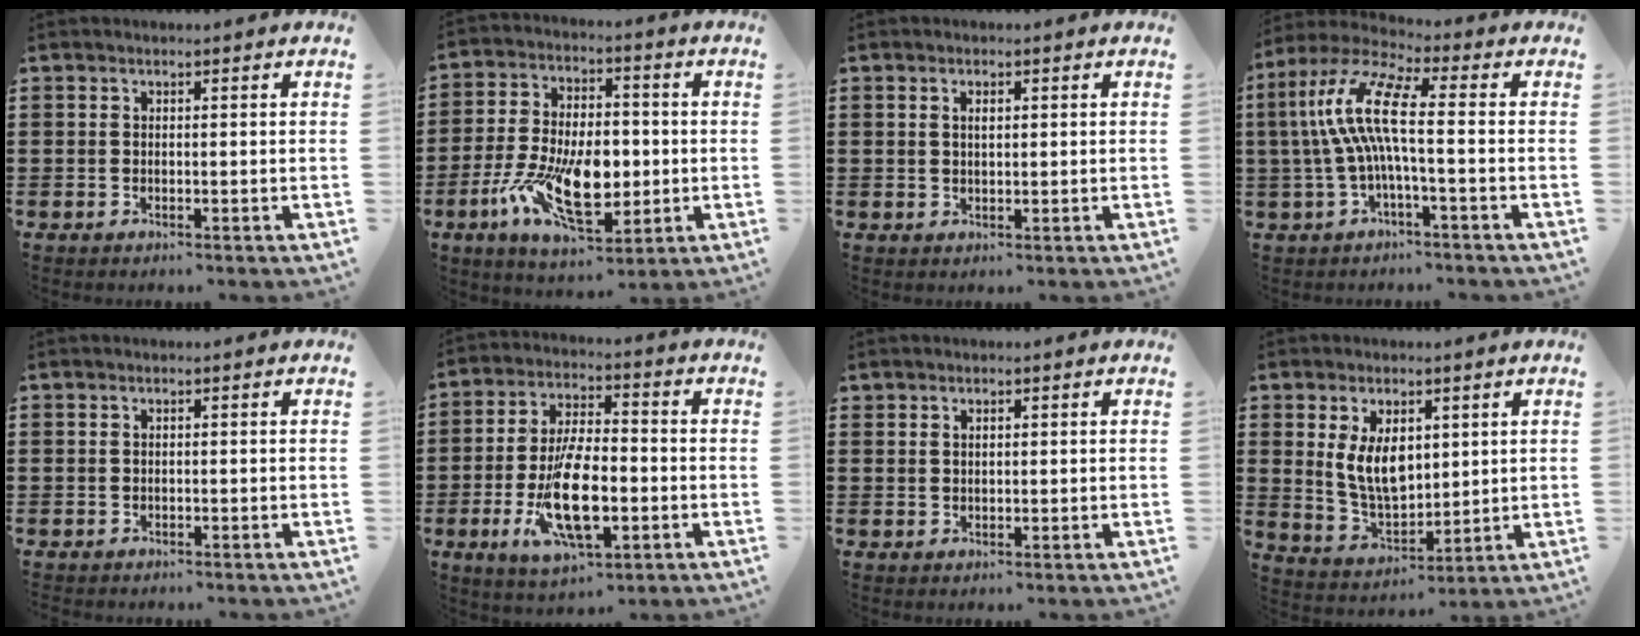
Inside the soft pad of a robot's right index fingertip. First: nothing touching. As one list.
[{"total": 13.8, "force": [-3.2, 7.1, 11.5], "torque": [-0.241, -0.006, -0.056]}, {"total": 1.5, "force": [0.6, 0.7, 1.3], "torque": [-0.026, 0.005, 0.010]}, {"total": 11.2, "force": [-0.4, 2.6, 10.9], "torque": [-0.248, -0.010, -0.021]}, {"total": 0.0}, {"total": 12.9, "force": [-3.5, 5.2, 11.3], "torque": [-0.225, -0.011, -0.061]}, {"total": 1.0, "force": [0.7, 0.5, 0.4], "torque": [-0.009, 0.002, 0.014]}, {"total": 7.7, "force": [2.2, 4.7, 5.7], "torque": [-0.126, 0.003, 0.037]}]